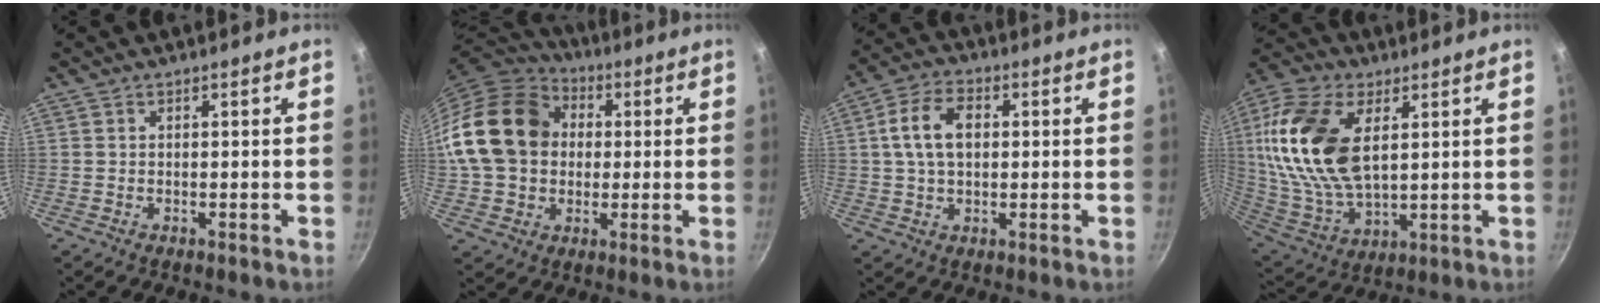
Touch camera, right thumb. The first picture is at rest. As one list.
[{"total": 19.8, "force": [2.4, 16.0, 11.5], "torque": [-0.193, 0.033, 0.037]}, {"total": 9.6, "force": [1.5, 6.2, 7.1], "torque": [-0.122, 0.017, 0.022]}, {"total": 22.1, "force": [5.7, 12.4, 17.3], "torque": [-0.340, -0.019, 0.112]}]